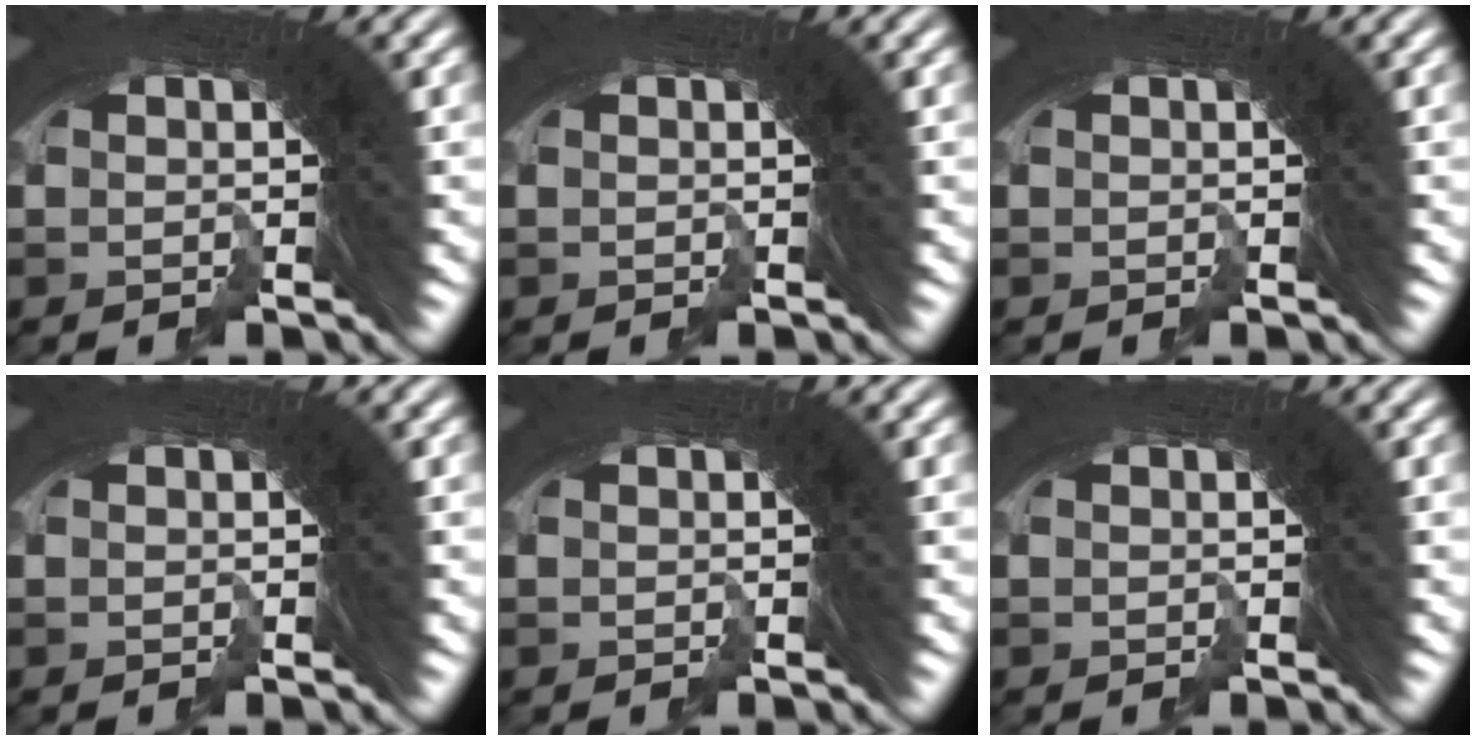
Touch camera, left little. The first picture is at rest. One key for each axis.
{"total": 0.0}
{"total": 0.0}
{"total": 0.0}
{"total": 0.0}
{"total": 0.0}